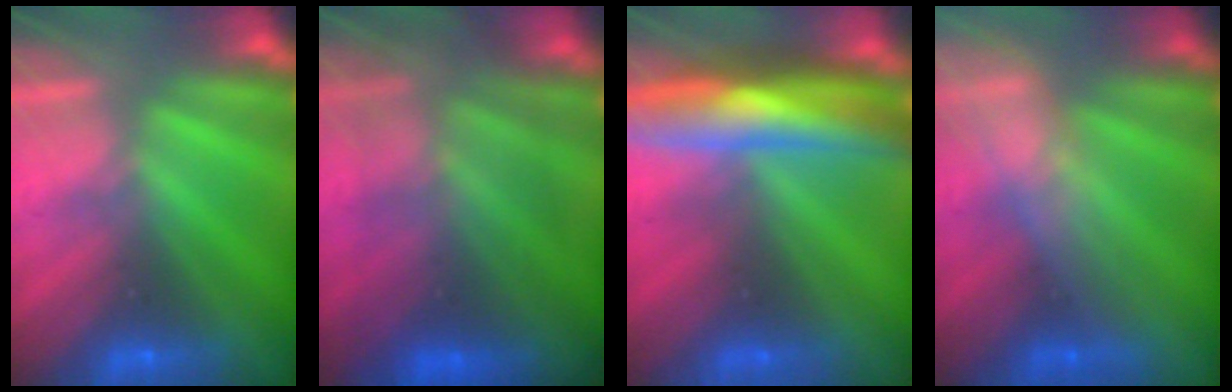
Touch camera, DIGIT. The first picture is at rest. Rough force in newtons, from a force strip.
{"total": 6.1}
{"total": 6.5}
{"total": 2.9}